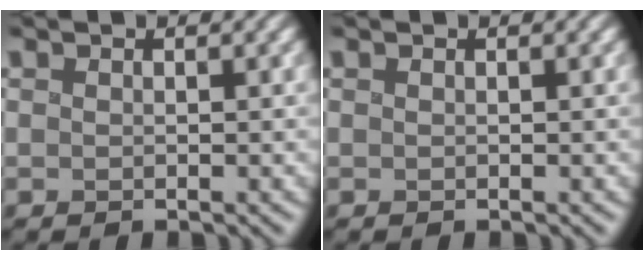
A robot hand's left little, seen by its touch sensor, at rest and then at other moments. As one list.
[{"total": 0.0}]